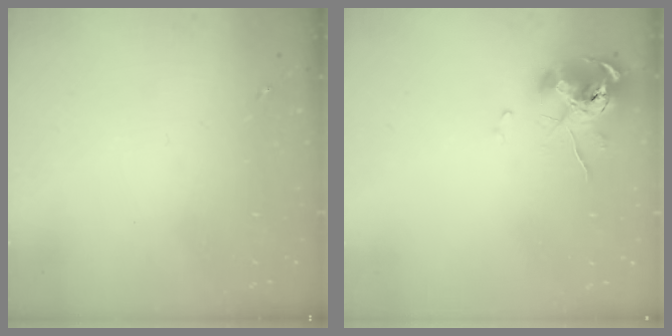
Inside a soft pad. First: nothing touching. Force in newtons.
{"total": 10.3, "press": 10.2, "slide": 1.1}